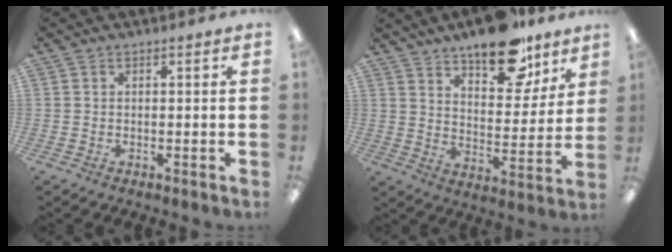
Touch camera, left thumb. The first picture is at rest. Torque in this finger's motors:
{"motor_torque": [0.31, 0.43, 1.18, -1.58, 0.26]}